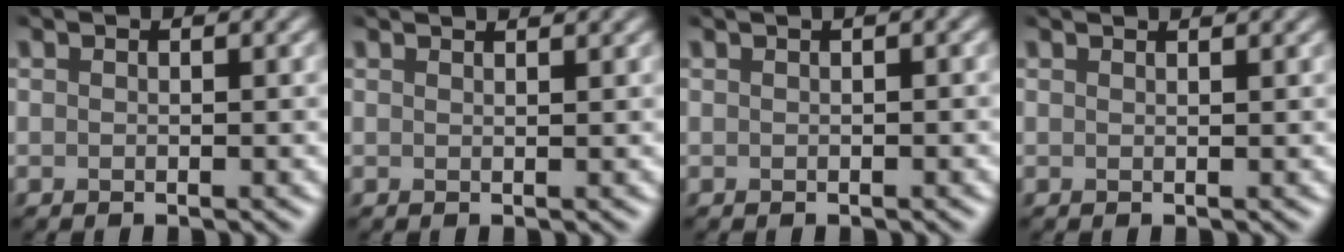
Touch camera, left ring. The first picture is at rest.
{"total": 2.7, "force": [2.2, 0.9, 1.3], "torque": [-0.001, 0.009, 0.000]}
{"total": 1.9, "force": [0.6, 0.6, 1.7], "torque": [-0.018, 0.008, 0.007]}
{"total": 2.1, "force": [1.7, 0.6, 0.9], "torque": [-0.002, 0.004, 0.003]}